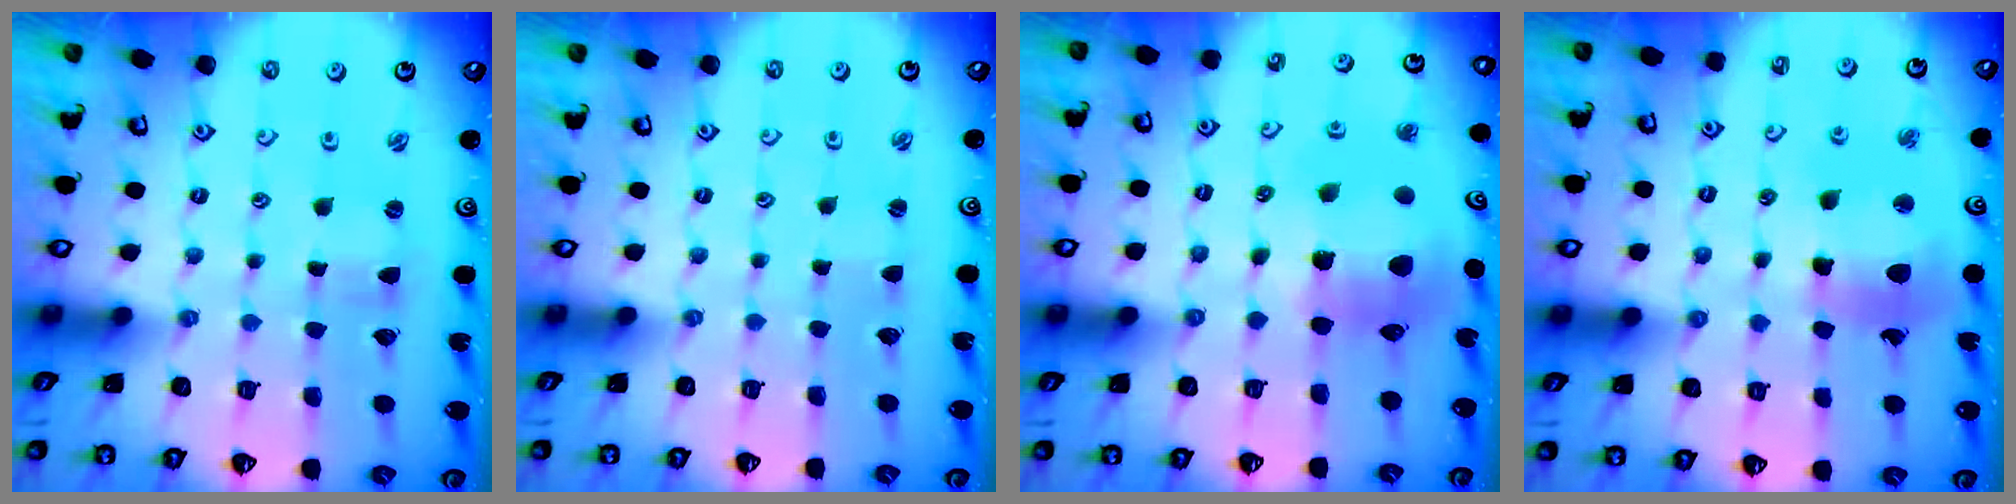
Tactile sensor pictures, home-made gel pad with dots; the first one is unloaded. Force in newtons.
{"total": 0.9, "press": 0.8, "slide": 0.1}
{"total": 14.2, "press": 14.1, "slide": 2.0}
{"total": 13.9, "press": 13.8, "slide": 1.8}